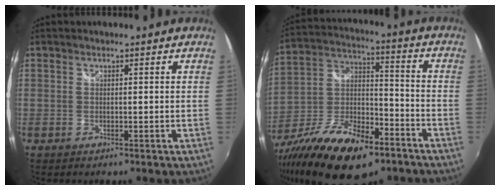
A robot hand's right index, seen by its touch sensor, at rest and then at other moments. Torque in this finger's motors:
{"motor_torque": [1.12, -1.01, 0.50, 0.13]}